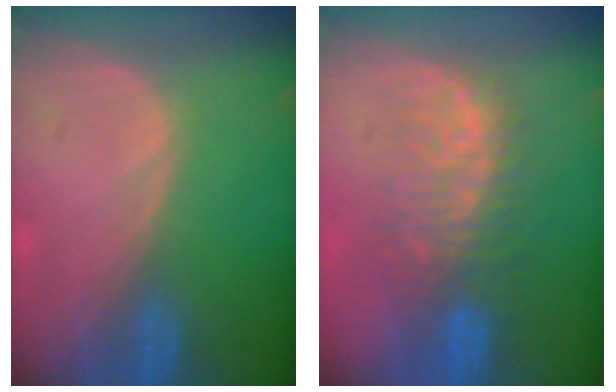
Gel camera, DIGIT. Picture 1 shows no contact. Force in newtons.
{"total": 8.3, "press": 7.9, "slide": 2.5}